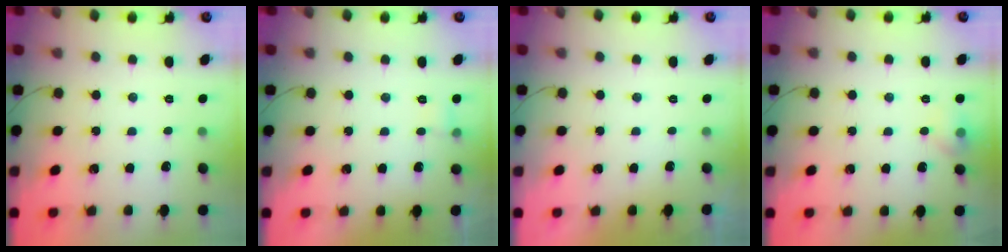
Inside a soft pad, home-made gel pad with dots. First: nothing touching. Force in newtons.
{"total": 4.9, "press": 4.7, "slide": 1.5}
{"total": 0.0}
{"total": 7.5, "press": 7.2, "slide": 1.8}